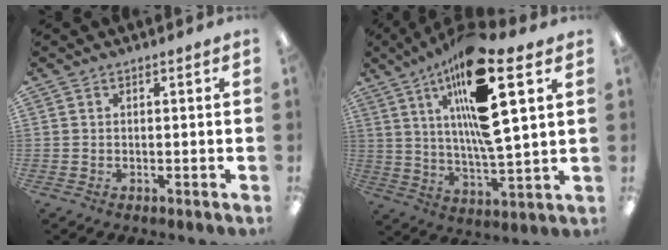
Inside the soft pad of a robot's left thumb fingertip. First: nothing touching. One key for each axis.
{"total": 20.3, "fx": 10.1, "fy": 4.7, "fz": 17.0, "tx": -0.300, "ty": -0.049, "tz": 0.151}